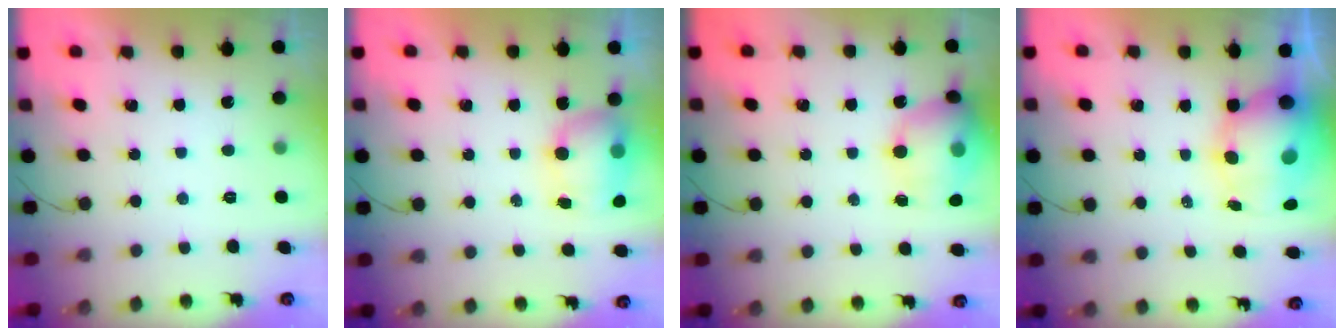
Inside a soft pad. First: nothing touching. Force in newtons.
{"total": 8.9, "press": 8.4, "slide": 3.0}
{"total": 17.6, "press": 17.4, "slide": 2.7}
{"total": 10.6, "press": 10.2, "slide": 2.9}